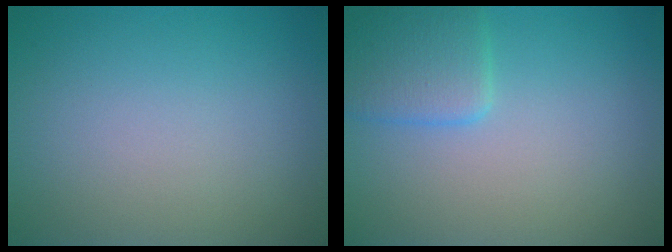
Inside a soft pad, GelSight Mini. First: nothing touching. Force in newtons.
{"total": 2.9, "press": 2.9, "slide": 0.2}